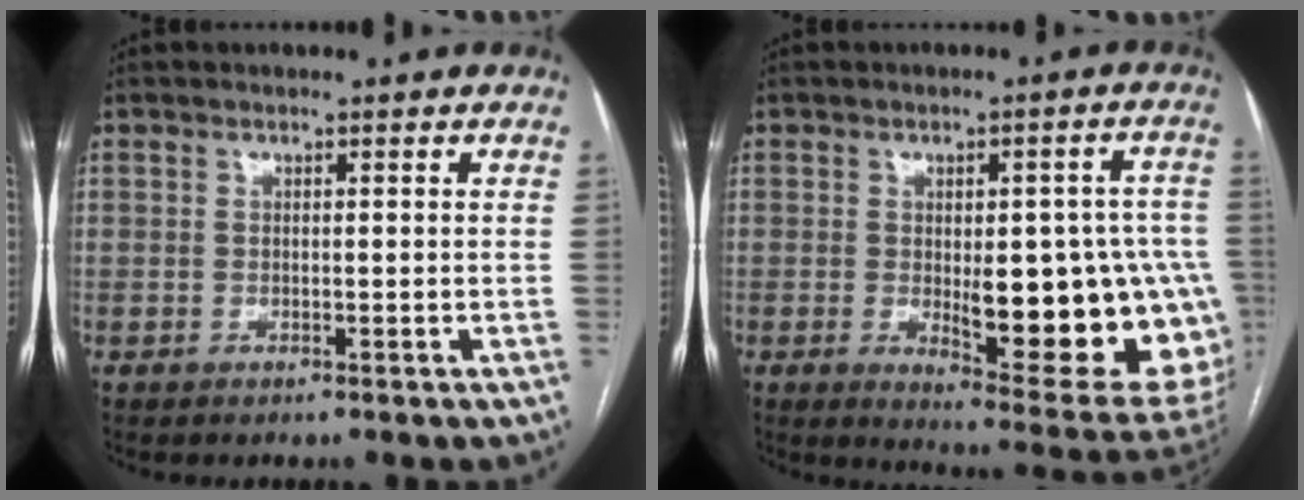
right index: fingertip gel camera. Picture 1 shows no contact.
{"total": 20.5, "force": [-3.0, 6.3, 19.3], "torque": [-0.166, 0.010, -0.010]}